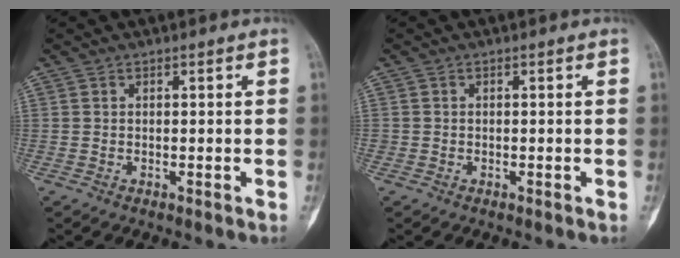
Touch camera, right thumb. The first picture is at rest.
{"total": 0.0}